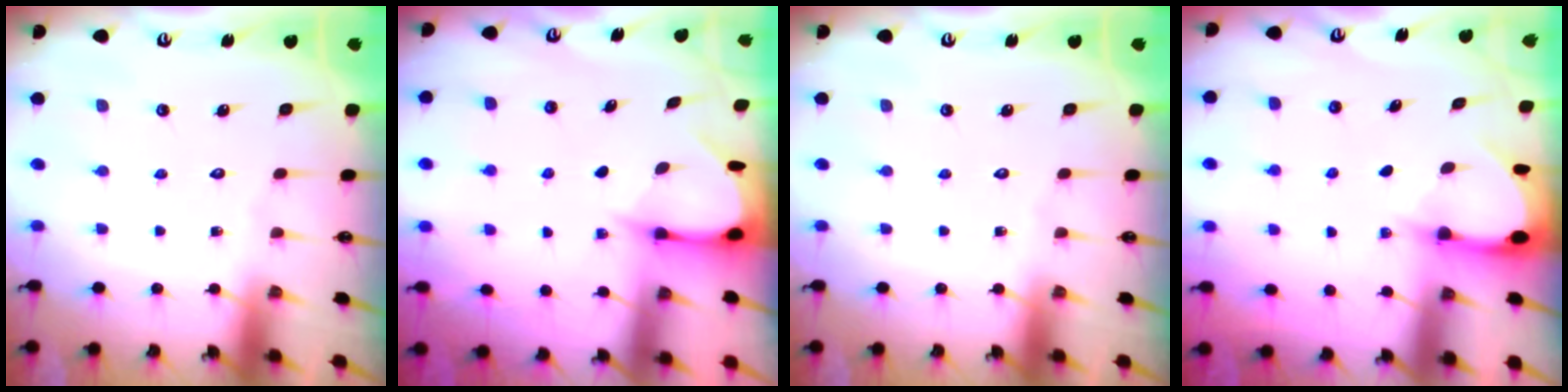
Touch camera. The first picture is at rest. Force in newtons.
{"total": 3.7, "press": 3.7, "slide": 0.3}
{"total": 0.0}
{"total": 2.9, "press": 2.9, "slide": 0.3}